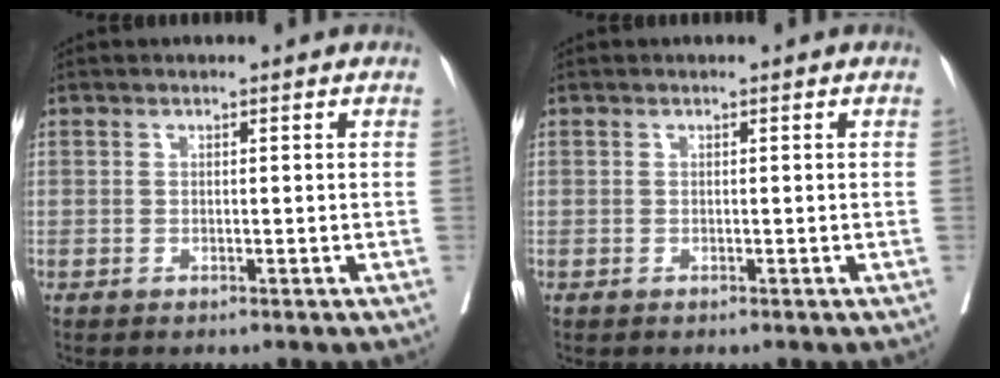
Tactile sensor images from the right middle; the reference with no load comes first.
{"total": 0.0}